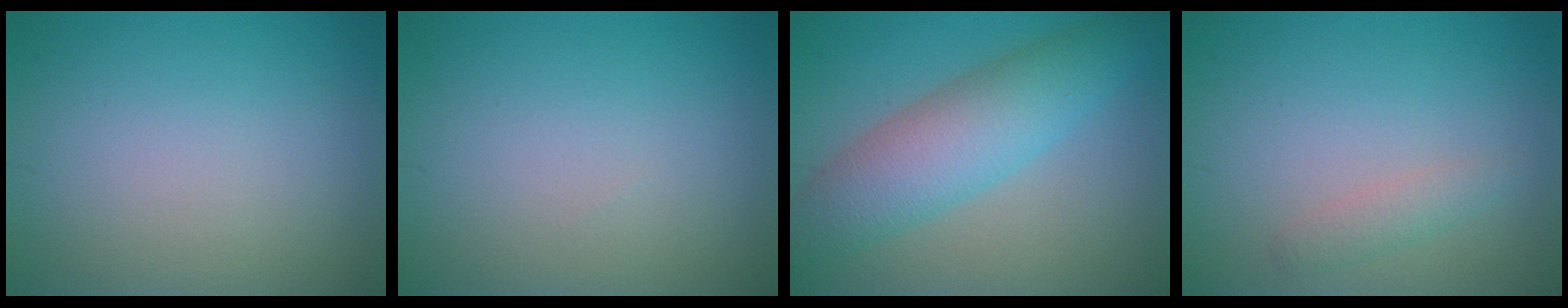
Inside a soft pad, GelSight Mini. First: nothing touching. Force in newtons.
{"total": 0.0}
{"total": 6.6, "press": 6.6, "slide": 0.4}
{"total": 1.5, "press": 1.5, "slide": 0.0}